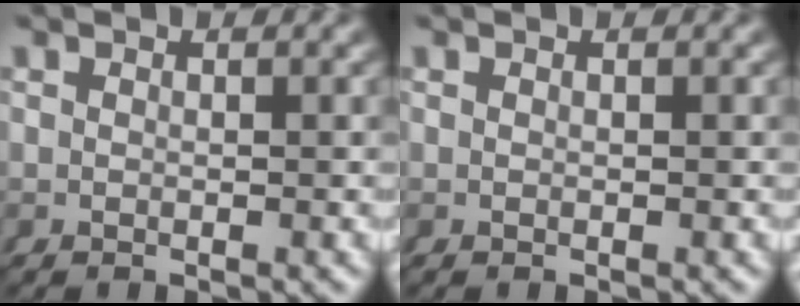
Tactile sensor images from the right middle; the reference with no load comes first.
{"total": 0.0}